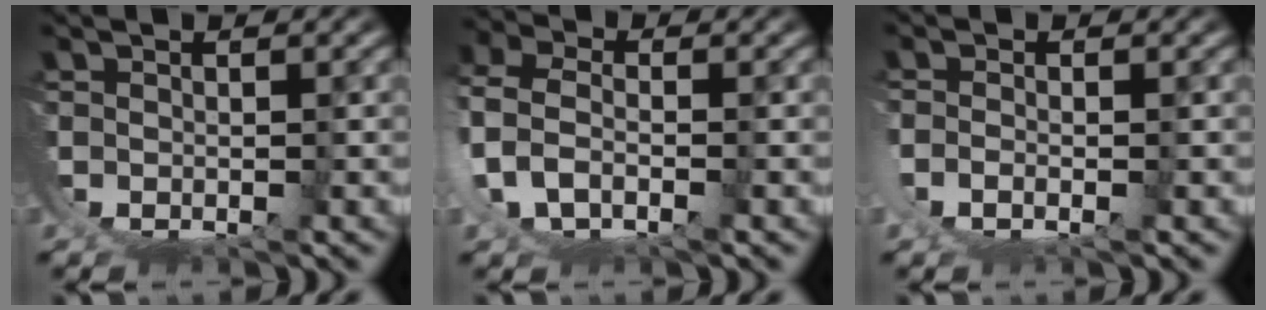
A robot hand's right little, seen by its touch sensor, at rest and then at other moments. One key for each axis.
{"total": 3.6, "fx": -0.3, "fy": 1.9, "fz": 3.0, "tx": -0.088, "ty": -0.014, "tz": 0.002}
{"total": 1.7, "fx": -0.4, "fy": -0.4, "fz": 1.6, "tx": -0.036, "ty": -0.008, "tz": -0.001}